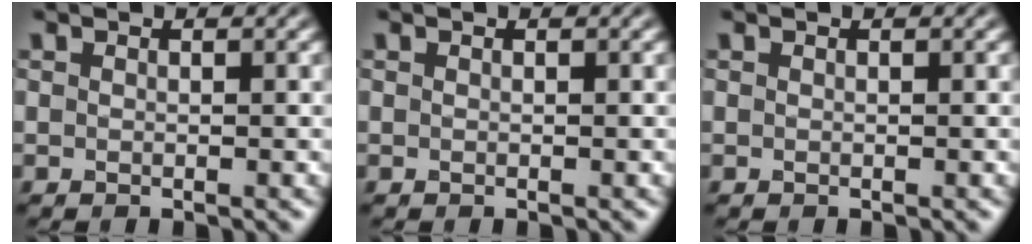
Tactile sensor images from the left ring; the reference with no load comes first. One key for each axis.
{"total": 0.0}
{"total": 0.0}